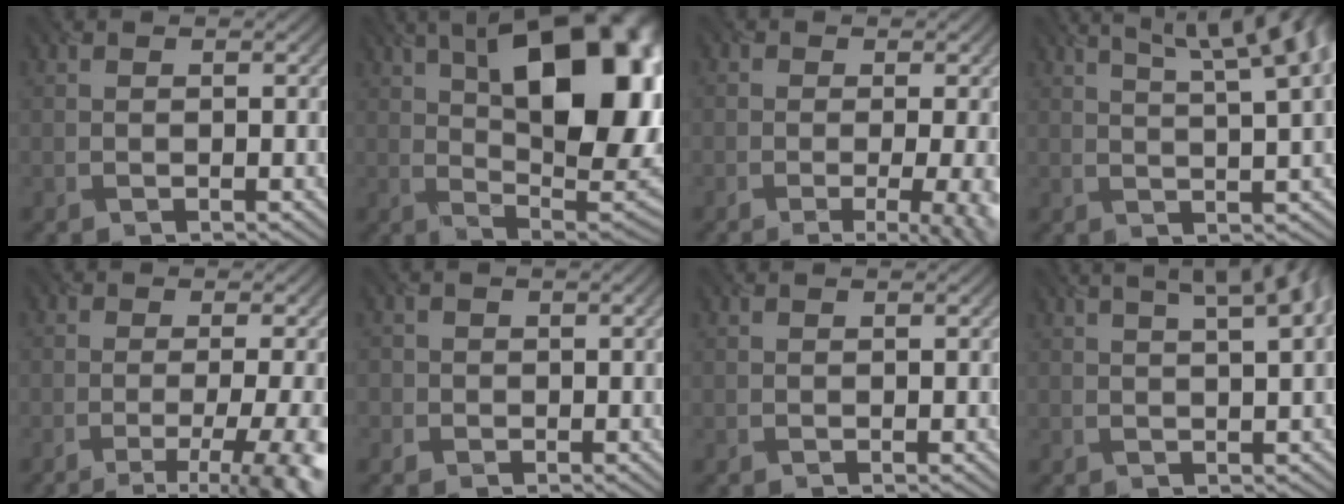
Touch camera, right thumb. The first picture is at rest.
{"total": 20.6, "force": [6.3, 9.8, 17.0], "torque": [-0.212, 0.039, 0.086]}
{"total": 8.2, "force": [-2.5, 3.2, 7.2], "torque": [-0.062, 0.000, -0.030]}
{"total": 11.3, "force": [5.8, 3.0, 9.2], "torque": [-0.105, 0.043, 0.062]}
{"total": 10.3, "force": [-5.1, 3.1, 8.4], "torque": [-0.089, -0.003, -0.063]}
{"total": 1.6, "force": [-0.7, 1.4, -0.3], "torque": [0.008, -0.005, -0.015]}
{"total": 0.0}
{"total": 7.1, "force": [3.0, 1.9, 6.1], "torque": [-0.059, 0.030, 0.029]}